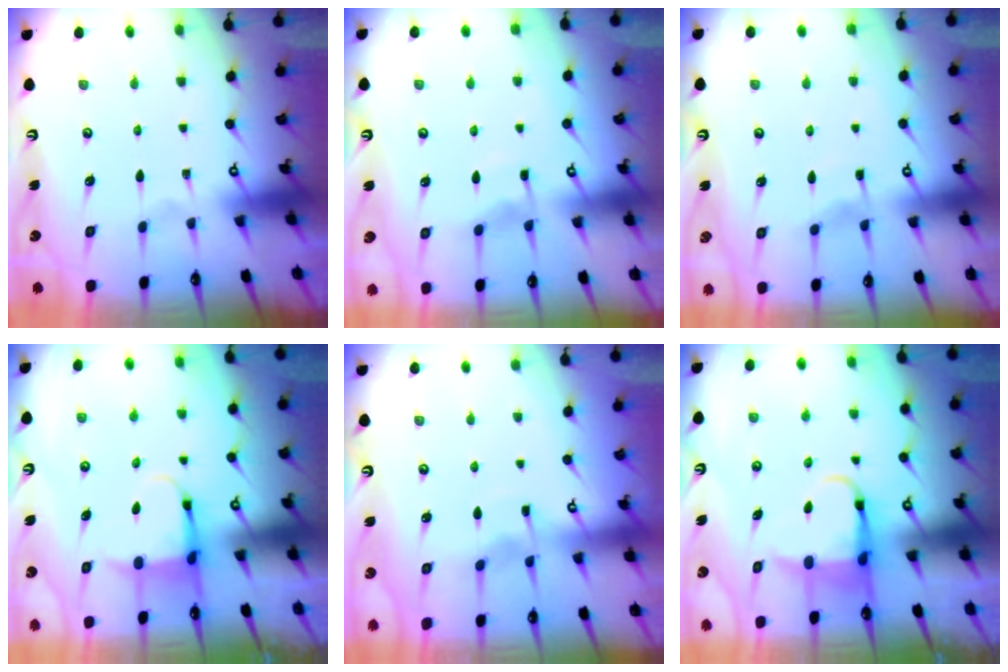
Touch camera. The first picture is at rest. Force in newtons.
{"total": 3.9, "press": 3.9, "slide": 0.5}
{"total": 4.0, "press": 4.0, "slide": 0.6}
{"total": 4.0, "press": 3.8, "slide": 1.0}
{"total": 4.1, "press": 4.1, "slide": 0.3}
{"total": 4.8, "press": 4.7, "slide": 1.1}